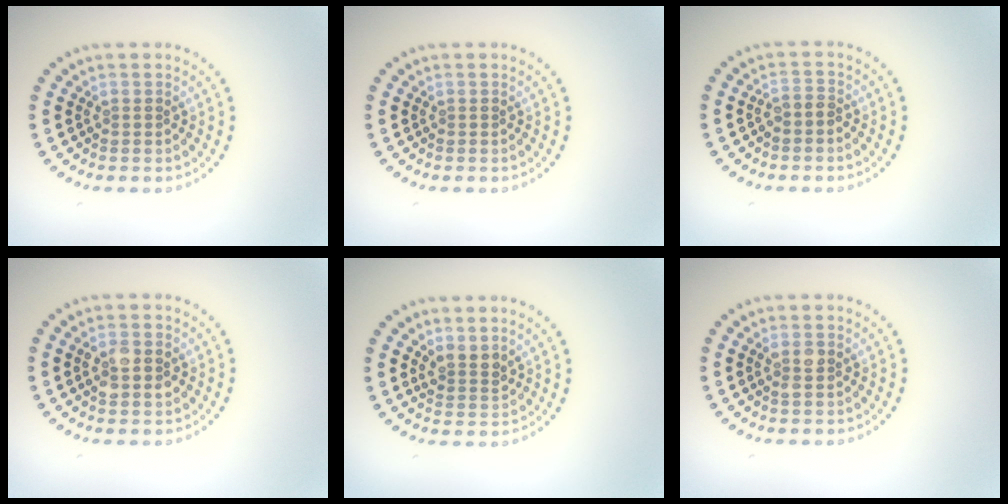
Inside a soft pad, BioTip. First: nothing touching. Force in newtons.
{"total": 0.0}
{"total": 1.1, "press": 0.8, "slide": 0.8}
{"total": 2.7, "press": 2.7, "slide": 0.2}
{"total": 2.0, "press": 1.6, "slide": 1.1}
{"total": 1.3, "press": 1.3, "slide": 0.4}